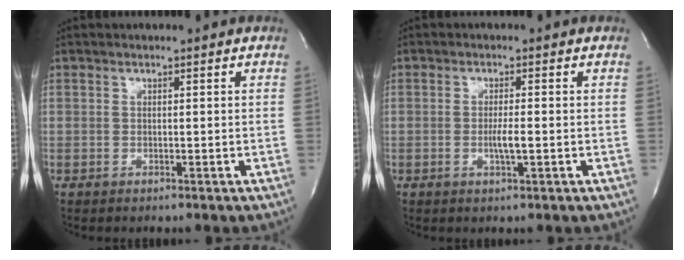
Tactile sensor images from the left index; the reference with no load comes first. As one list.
[{"total": 2.5, "force": [-0.6, 0.0, 2.4], "torque": [-0.049, -0.004, -0.010]}]